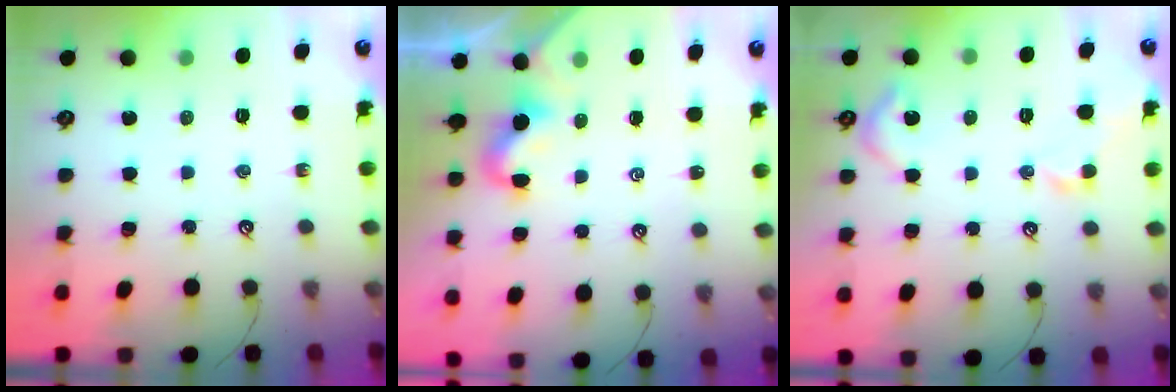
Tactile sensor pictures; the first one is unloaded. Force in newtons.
{"total": 0.5, "press": 0.4, "slide": 0.4}
{"total": 6.2, "press": 6.1, "slide": 0.8}